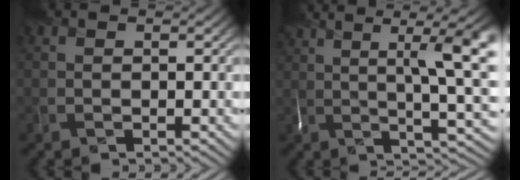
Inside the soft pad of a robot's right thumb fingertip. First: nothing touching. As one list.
[{"total": 13.9, "force": [4.4, 3.7, 12.7], "torque": [-0.197, 0.041, 0.078]}]